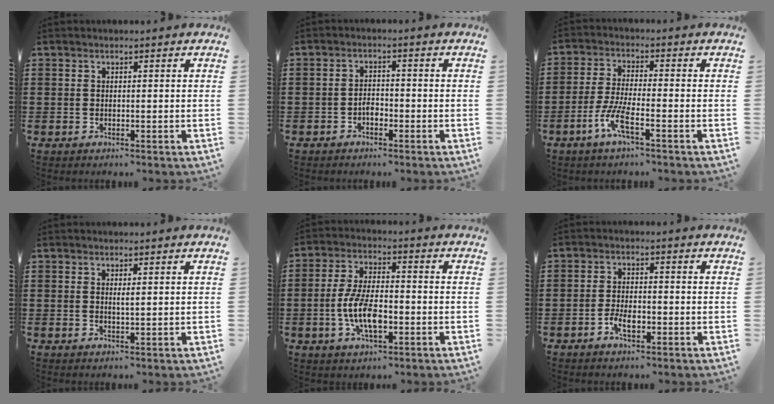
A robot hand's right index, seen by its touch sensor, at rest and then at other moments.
{"total": 1.9, "force": [-1.1, 1.1, 1.2], "torque": [-0.025, 0.002, -0.022]}
{"total": 6.1, "force": [-3.4, 0.9, 5.0], "torque": [-0.124, -0.018, -0.069]}
{"total": 1.1, "force": [0.3, 0.2, 1.0], "torque": [-0.021, 0.001, 0.006]}
{"total": 8.4, "force": [-2.2, 3.6, 7.2], "torque": [-0.163, -0.005, -0.045]}
{"total": 3.5, "force": [-1.6, 1.5, 2.8], "torque": [-0.056, 0.000, -0.030]}